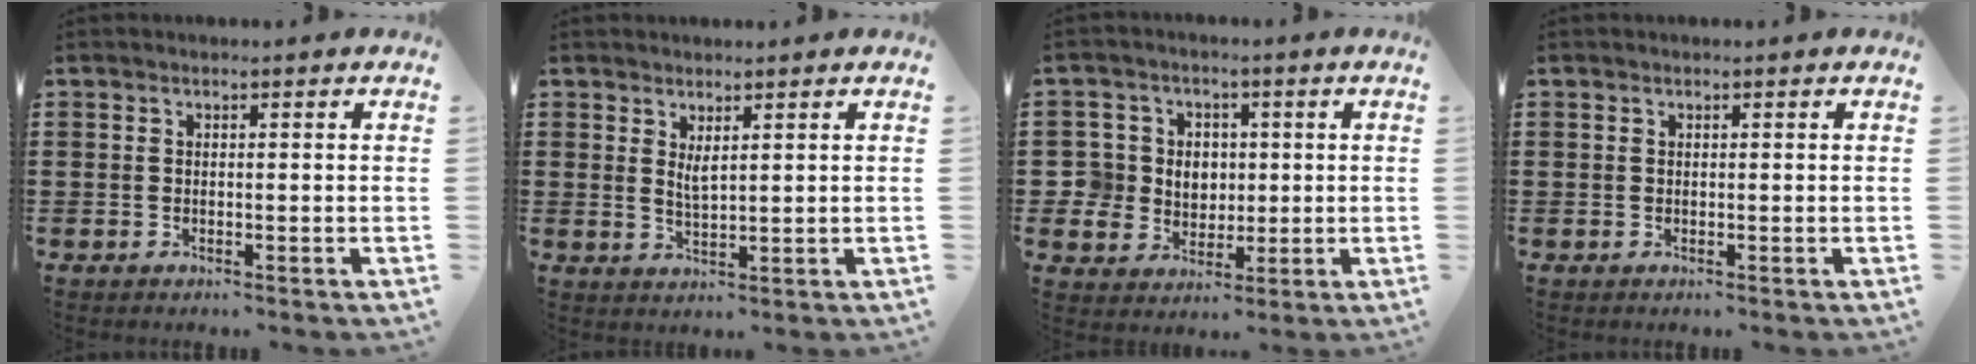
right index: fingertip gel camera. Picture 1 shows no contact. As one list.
[{"total": 2.3, "force": [1.5, 0.6, 1.6], "torque": [-0.034, 0.002, 0.026]}, {"total": 6.0, "force": [0.7, 5.7, 1.6], "torque": [-0.064, 0.017, 0.011]}, {"total": 0.0}]